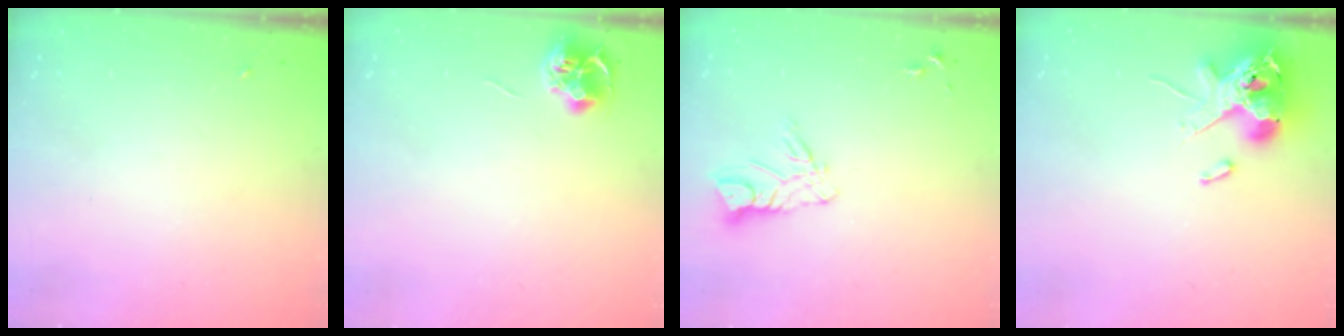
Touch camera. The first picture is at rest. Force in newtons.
{"total": 7.1, "press": 7.1, "slide": 0.4}
{"total": 8.6, "press": 8.5, "slide": 0.9}
{"total": 12.5, "press": 12.3, "slide": 2.0}